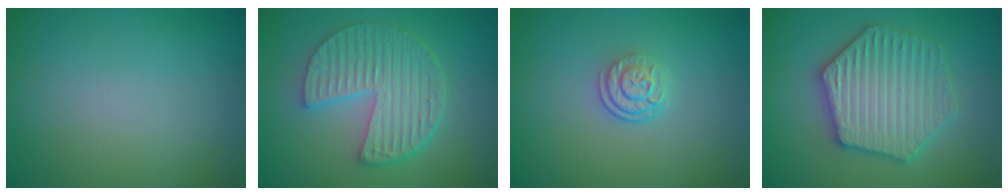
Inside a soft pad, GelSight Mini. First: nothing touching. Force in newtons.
{"total": 6.2, "press": 4.7, "slide": 4.0}
{"total": 2.4, "press": 1.8, "slide": 1.6}
{"total": 6.3, "press": 6.2, "slide": 1.0}